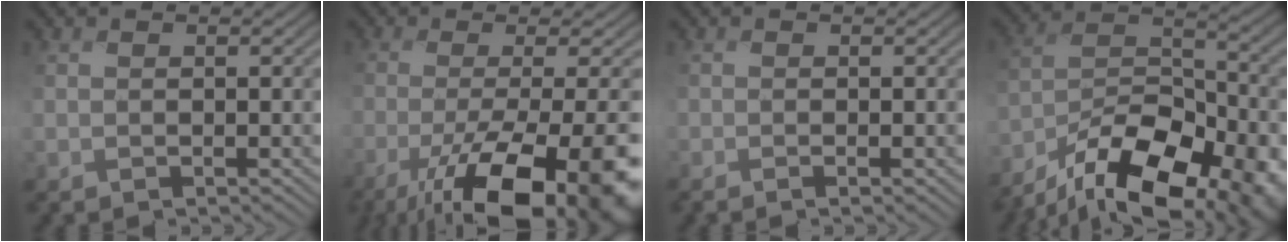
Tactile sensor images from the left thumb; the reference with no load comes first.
{"total": 17.0, "force": [-8.2, 4.6, 14.1], "torque": [-0.213, -0.023, -0.119]}
{"total": 0.6, "force": [-0.5, -0.1, 0.3], "torque": [-0.004, 0.000, -0.010]}
{"total": 17.3, "force": [-12.4, 7.1, 9.7], "torque": [-0.201, -0.039, -0.189]}